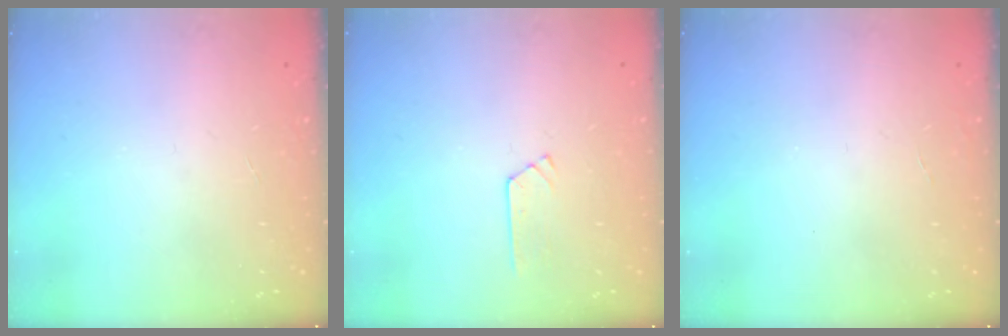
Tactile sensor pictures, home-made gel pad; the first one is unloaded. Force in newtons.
{"total": 4.2, "press": 4.2, "slide": 0.4}
{"total": 0.0}